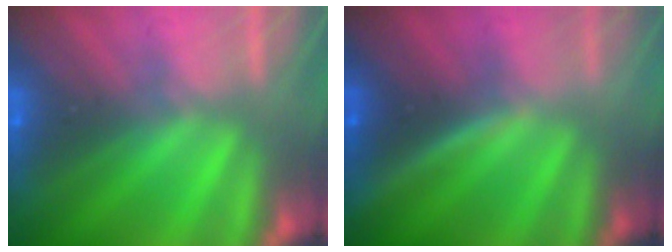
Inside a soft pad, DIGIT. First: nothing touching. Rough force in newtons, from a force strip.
{"total": 3.8}